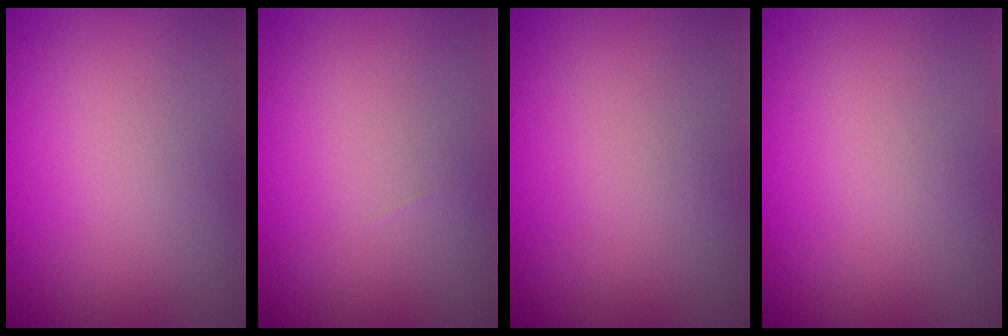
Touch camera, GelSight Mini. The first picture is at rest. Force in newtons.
{"total": 0.0}
{"total": 0.0}
{"total": 0.0}